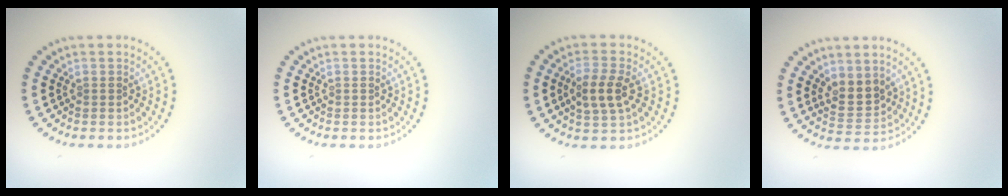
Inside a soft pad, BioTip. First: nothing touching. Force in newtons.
{"total": 0.0}
{"total": 3.0, "press": 2.9, "slide": 0.8}
{"total": 2.8, "press": 2.5, "slide": 1.2}